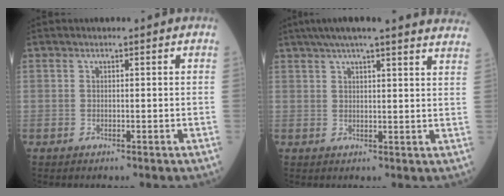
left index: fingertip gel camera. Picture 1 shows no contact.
{"total": 22.4, "force": [19.9, 1.1, 10.1], "torque": [-0.152, 0.011, 0.242]}